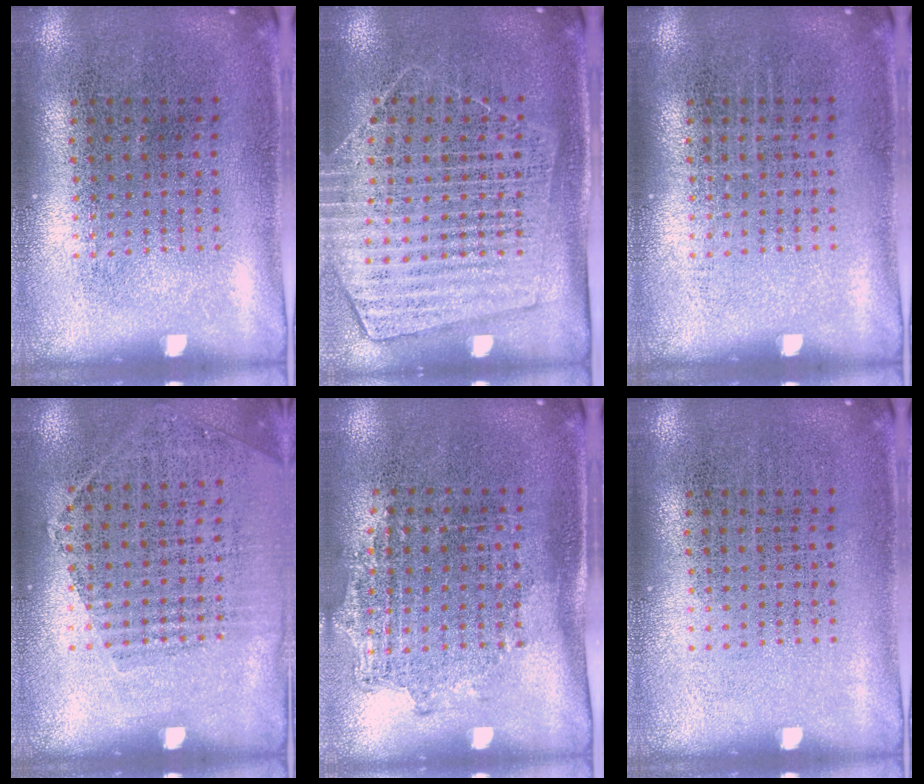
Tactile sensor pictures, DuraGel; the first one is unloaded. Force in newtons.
{"total": 1.5, "press": 1.4, "slide": 0.6}
{"total": 0.0}
{"total": 1.2, "press": 1.0, "slide": 0.6}
{"total": 1.4, "press": 1.1, "slide": 0.9}
{"total": 0.0}